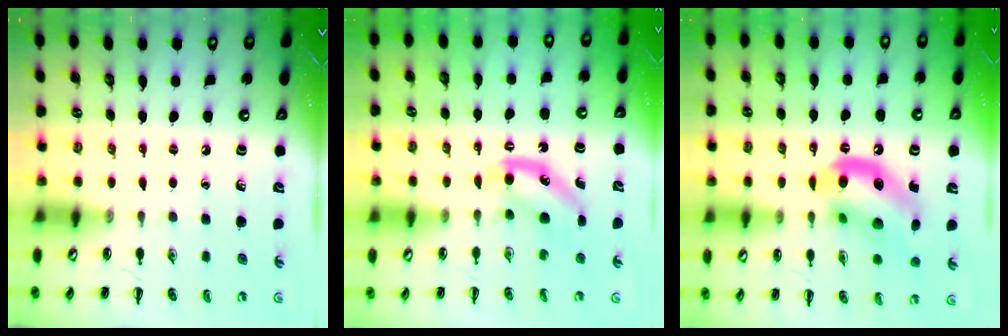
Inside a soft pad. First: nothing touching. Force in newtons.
{"total": 5.4, "press": 5.3, "slide": 0.8}
{"total": 14.8, "press": 14.4, "slide": 3.4}